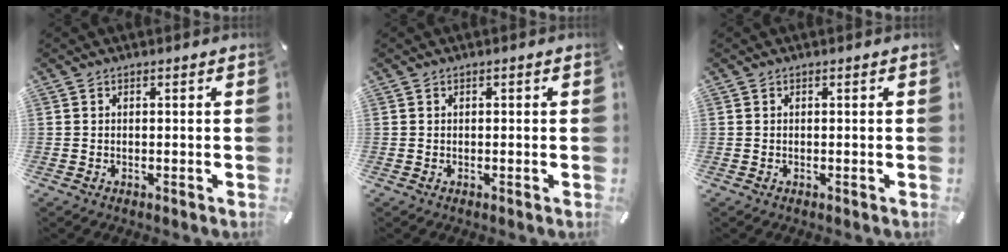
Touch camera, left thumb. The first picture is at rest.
{"total": 0.0}
{"total": 0.0}